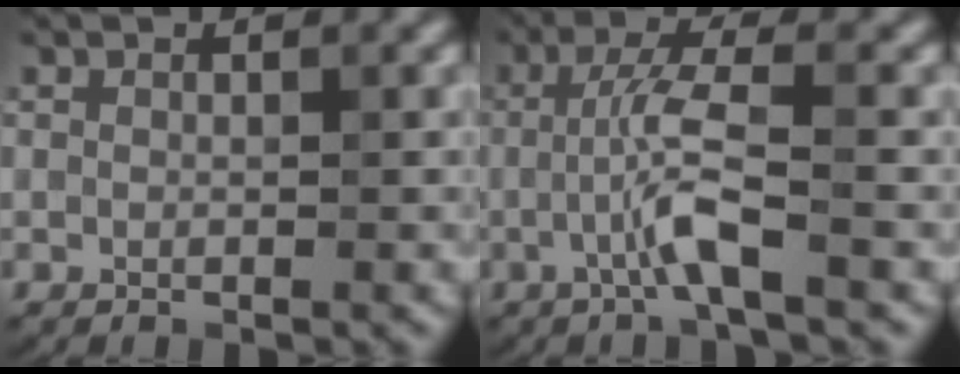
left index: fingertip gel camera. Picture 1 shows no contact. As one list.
[{"total": 4.0, "force": [-1.1, 0.3, 3.9], "torque": [-0.082, 0.011, -0.028]}]